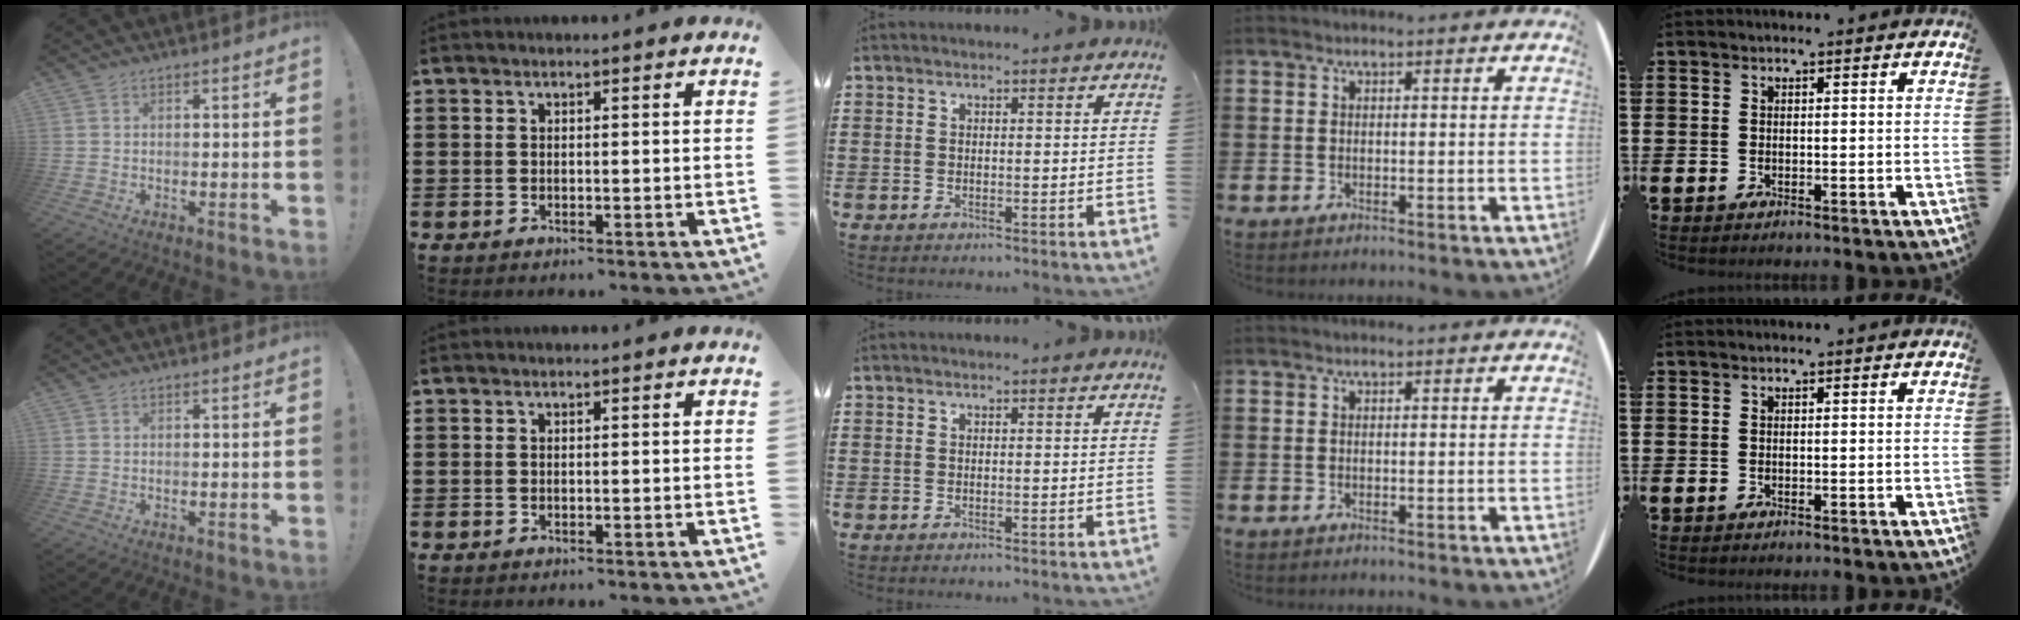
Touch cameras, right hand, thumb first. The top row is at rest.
{}